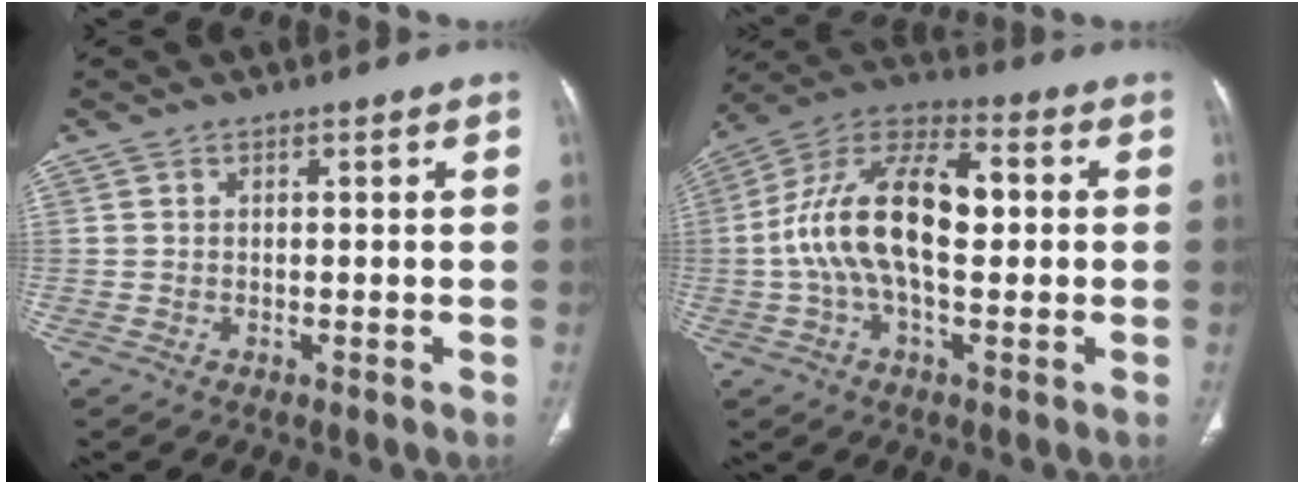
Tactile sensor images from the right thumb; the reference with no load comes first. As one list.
[{"total": 17.3, "force": [0.5, 8.6, 15.0], "torque": [-0.278, 0.037, 0.002]}]